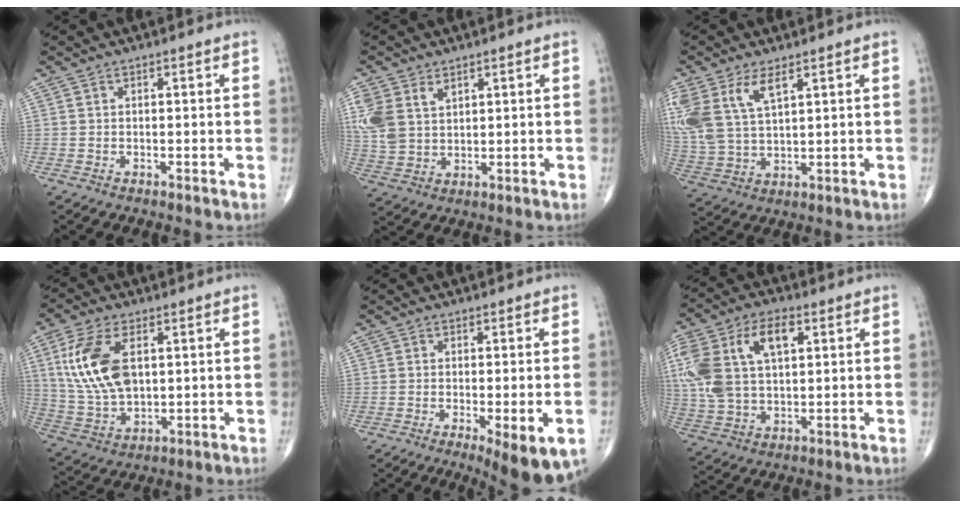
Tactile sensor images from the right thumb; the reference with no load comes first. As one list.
[{"total": 9.9, "force": [4.0, 6.7, 6.1], "torque": [-0.136, -0.004, 0.092]}, {"total": 13.0, "force": [6.0, 6.4, 9.6], "torque": [-0.221, -0.011, 0.129]}, {"total": 14.3, "force": [3.5, 7.9, 11.3], "torque": [-0.230, -0.008, 0.077]}, {"total": 10.5, "force": [-4.5, 2.9, 9.1], "torque": [-0.126, -0.008, -0.061]}, {"total": 17.8, "force": [4.8, 10.2, 13.7], "torque": [-0.292, 0.015, 0.089]}]